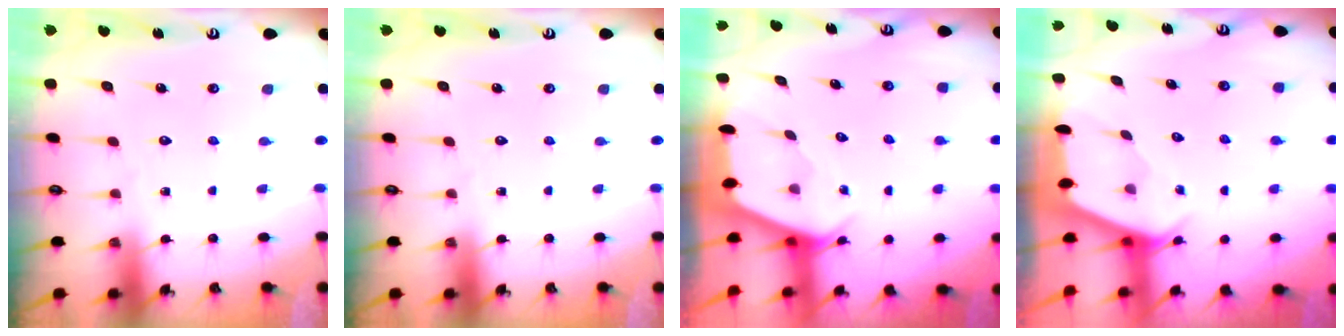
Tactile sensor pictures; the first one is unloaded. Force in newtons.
{"total": 0.0}
{"total": 2.4, "press": 2.4, "slide": 0.3}
{"total": 2.5, "press": 2.5, "slide": 0.3}